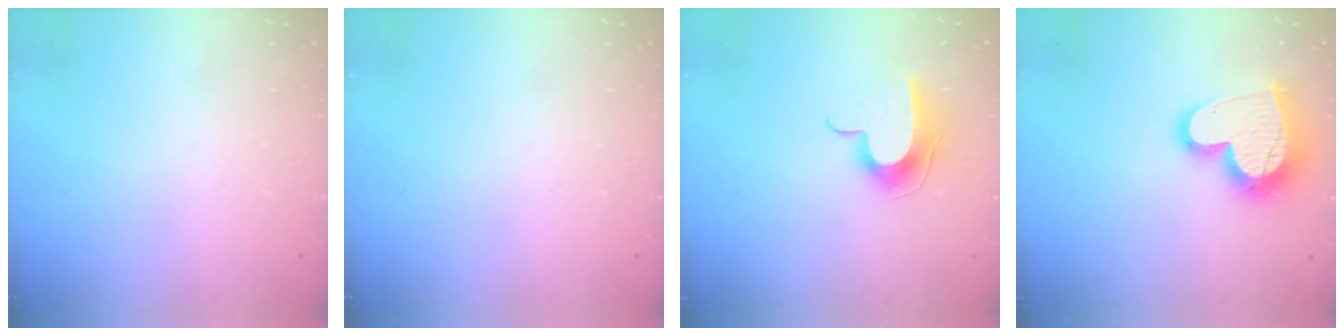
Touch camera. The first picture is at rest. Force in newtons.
{"total": 0.0}
{"total": 9.9, "press": 9.9, "slide": 0.1}
{"total": 17.9, "press": 17.9, "slide": 1.5}